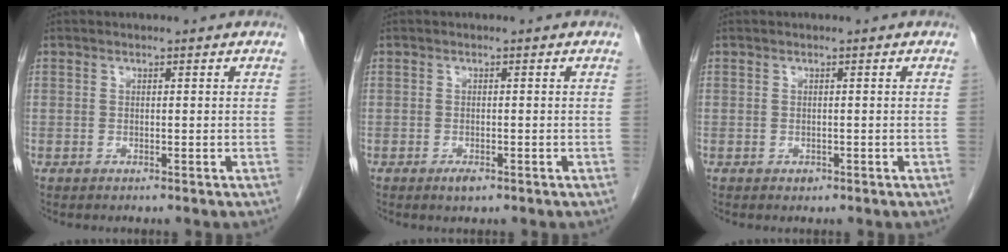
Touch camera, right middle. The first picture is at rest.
{"total": 1.4, "force": [-0.9, 0.5, 1.1], "torque": [-0.018, -0.001, -0.011]}
{"total": 0.6, "force": [-0.3, 0.4, 0.3], "torque": [-0.004, 0.001, -0.003]}